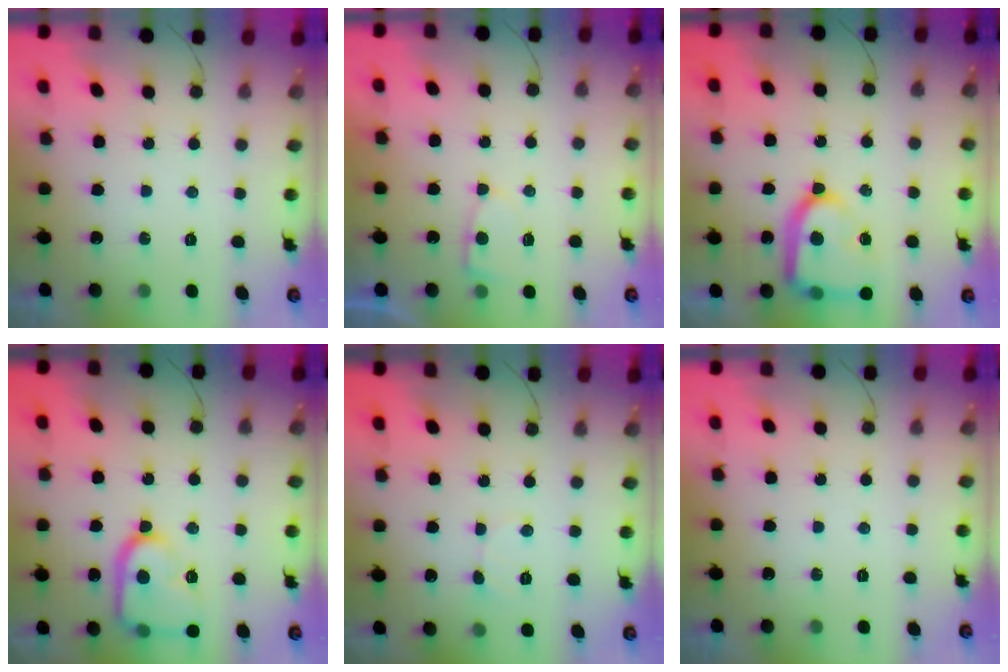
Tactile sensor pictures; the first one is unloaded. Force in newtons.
{"total": 4.1, "press": 4.1, "slide": 0.6}
{"total": 16.1, "press": 16.1, "slide": 1.7}
{"total": 16.0, "press": 16.0, "slide": 1.6}
{"total": 2.9, "press": 2.9, "slide": 0.3}
{"total": 0.0}